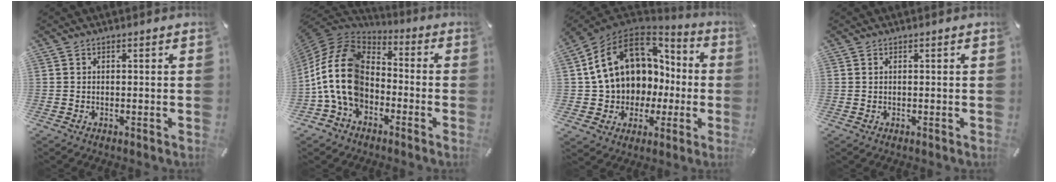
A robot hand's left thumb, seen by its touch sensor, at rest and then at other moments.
{"total": 15.8, "force": [-3.7, 11.7, 10.0], "torque": [-0.241, 0.021, -0.075]}
{"total": 15.0, "force": [4.7, 12.4, 7.0], "torque": [-0.158, -0.029, 0.095]}
{"total": 0.5, "force": [0.0, 0.0, 0.5], "torque": [-0.010, -0.003, 0.001]}